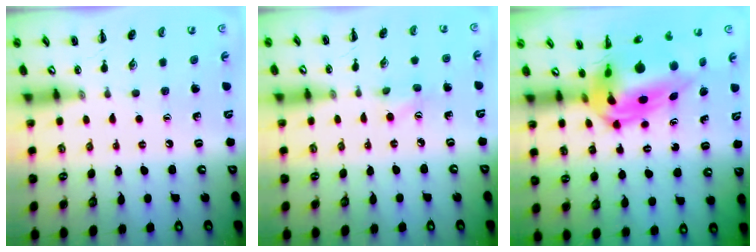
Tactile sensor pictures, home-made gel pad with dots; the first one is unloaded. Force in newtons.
{"total": 3.4, "press": 3.2, "slide": 1.0}
{"total": 10.1, "press": 9.6, "slide": 3.2}